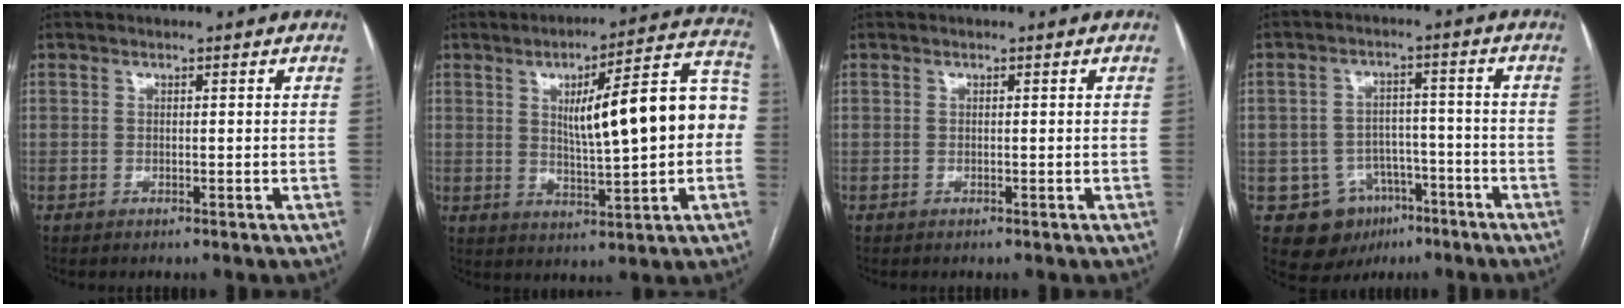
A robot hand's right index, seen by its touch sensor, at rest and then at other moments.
{"total": 16.1, "force": [1.3, 2.8, 15.8], "torque": [-0.216, 0.041, 0.025]}
{"total": 0.0}
{"total": 9.0, "force": [-4.5, 7.4, 2.5], "torque": [-0.036, 0.018, -0.057]}